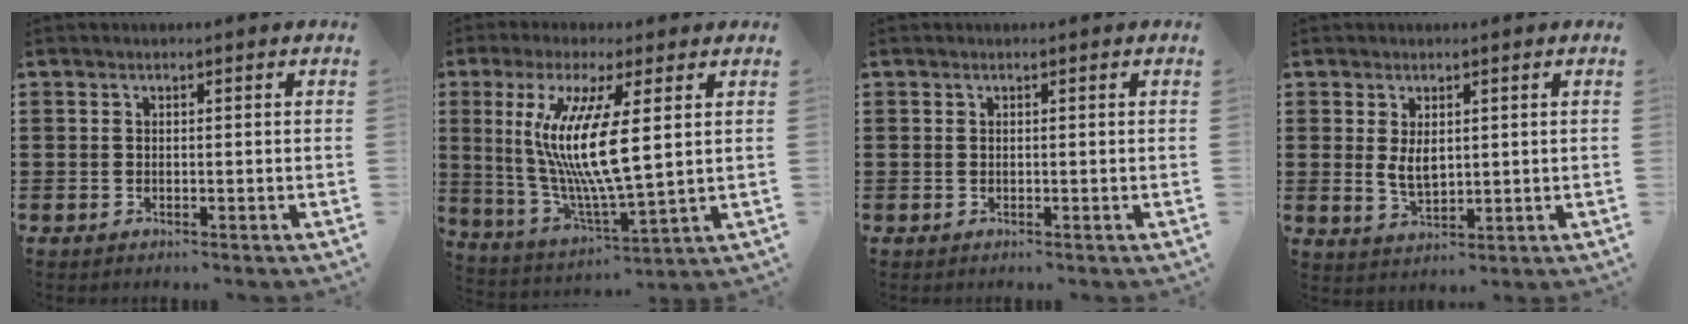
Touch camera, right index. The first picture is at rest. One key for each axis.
{"total": 11.6, "fx": 3.0, "fy": 2.3, "fz": 11.0, "tx": -0.235, "ty": -0.006, "tz": 0.048}
{"total": 0.0}
{"total": 3.5, "fx": 0.8, "fy": 2.0, "fz": 2.7, "tx": -0.048, "ty": 0.003, "tz": 0.013}